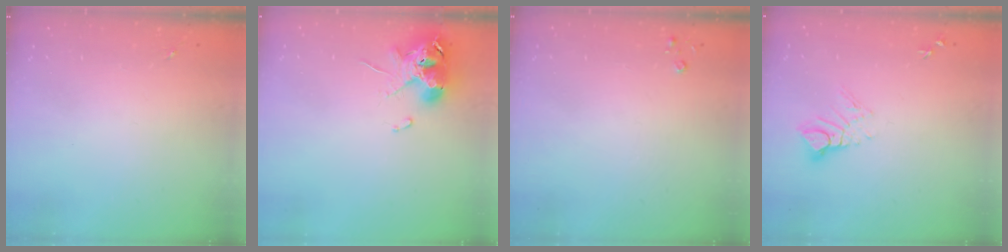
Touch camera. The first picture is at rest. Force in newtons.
{"total": 10.8, "press": 10.7, "slide": 1.7}
{"total": 2.6, "press": 2.6, "slide": 0.3}
{"total": 7.9, "press": 7.8, "slide": 0.7}